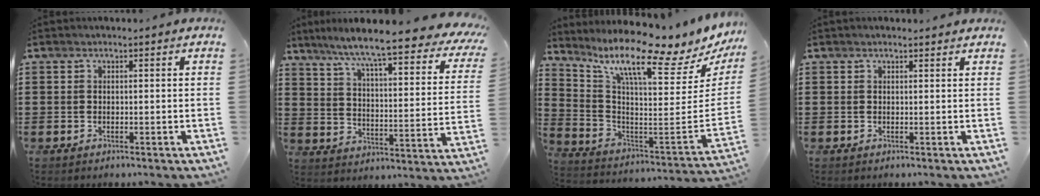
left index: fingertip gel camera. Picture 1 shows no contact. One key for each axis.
{"total": 8.8, "fx": 7.1, "fy": -0.3, "fz": 5.2, "tx": -0.118, "ty": -0.056, "tz": 0.110}
{"total": 10.5, "fx": 7.7, "fy": 0.3, "fz": 7.1, "tx": -0.148, "ty": -0.081, "tz": 0.116}
{"total": 0.8, "fx": 0.7, "fy": 0.3, "fz": 0.3, "tx": -0.007, "ty": 0.002, "tz": 0.013}